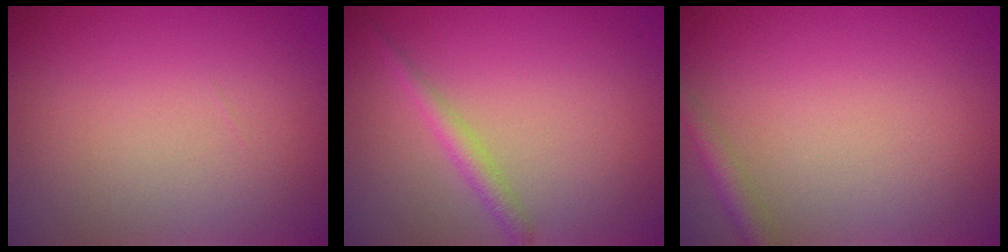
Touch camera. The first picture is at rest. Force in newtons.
{"total": 1.8, "press": 1.8, "slide": 0.0}
{"total": 1.8, "press": 1.8, "slide": 0.1}